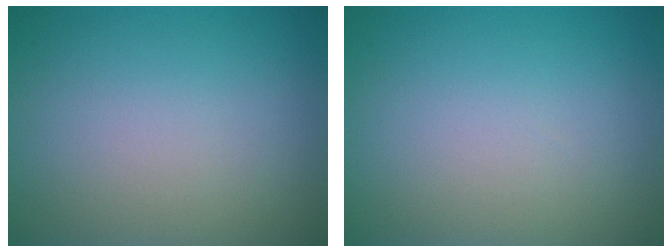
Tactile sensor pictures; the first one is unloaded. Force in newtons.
{"total": 0.0}